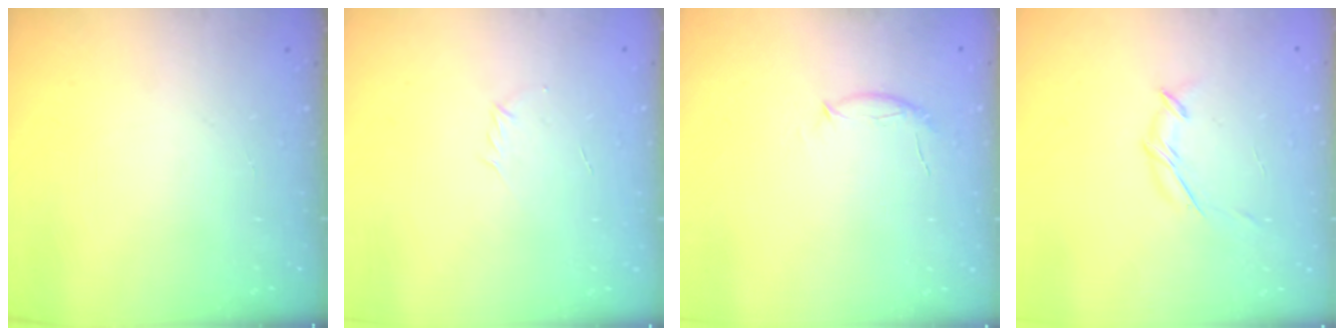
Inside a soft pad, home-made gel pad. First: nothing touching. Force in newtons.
{"total": 2.9, "press": 2.8, "slide": 0.8}
{"total": 5.6, "press": 5.5, "slide": 0.9}
{"total": 4.7, "press": 4.5, "slide": 1.1}